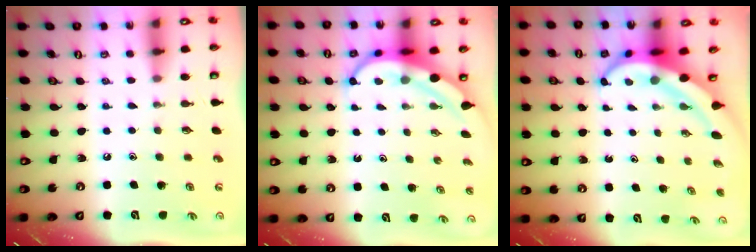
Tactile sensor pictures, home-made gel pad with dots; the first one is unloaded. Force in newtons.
{"total": 6.8, "press": 6.8, "slide": 0.8}
{"total": 7.3, "press": 7.1, "slide": 1.5}